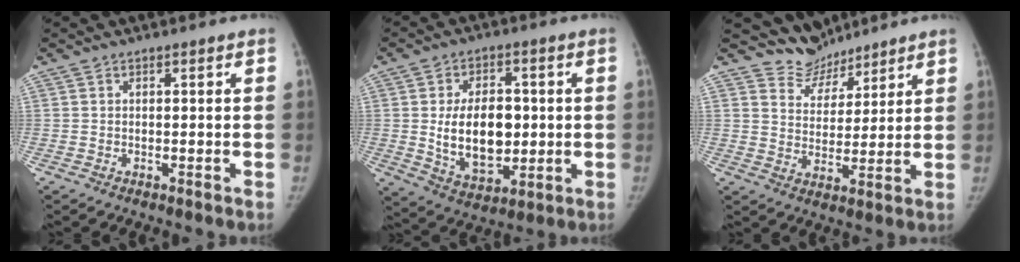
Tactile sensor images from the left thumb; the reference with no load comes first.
{"total": 14.1, "force": [0.0, 8.9, 11.0], "torque": [-0.150, -0.006, 0.014]}
{"total": 6.7, "force": [6.0, 2.9, -0.8], "torque": [0.042, -0.051, 0.114]}